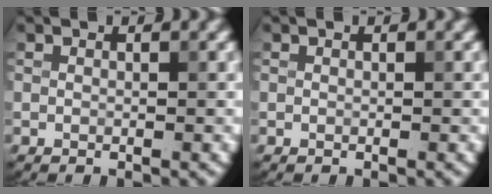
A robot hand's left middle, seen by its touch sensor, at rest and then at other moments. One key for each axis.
{"total": 0.0}